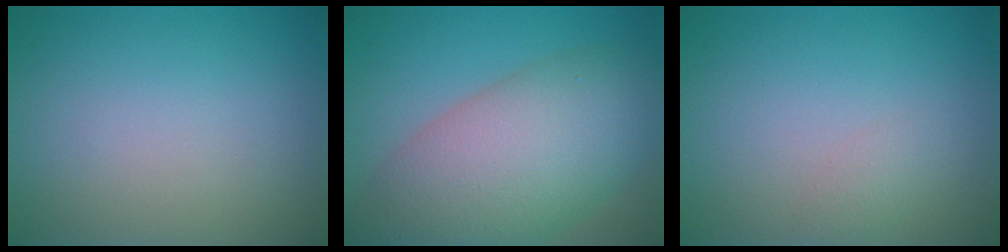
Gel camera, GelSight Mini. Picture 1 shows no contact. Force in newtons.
{"total": 10.8, "press": 10.8, "slide": 0.5}
{"total": 1.0, "press": 1.0, "slide": 0.1}